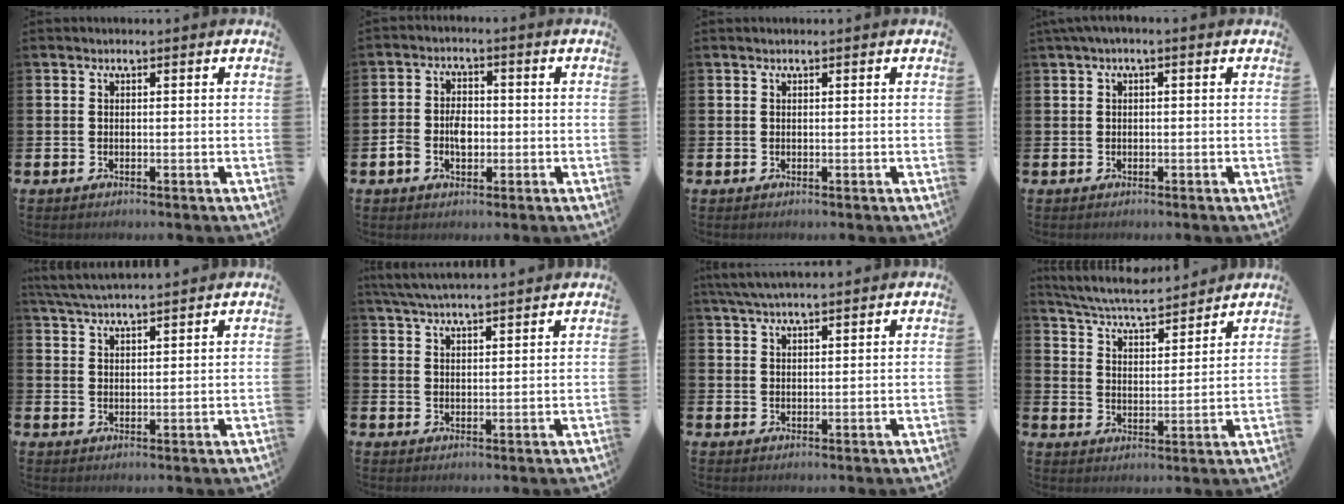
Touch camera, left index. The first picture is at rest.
{"total": 3.9, "force": [-0.9, 2.7, 2.6], "torque": [-0.036, 0.002, -0.020]}
{"total": 0.0}
{"total": 0.8, "force": [-0.1, 0.1, 0.8], "torque": [-0.017, 0.002, -0.002]}
{"total": 4.4, "force": [4.3, 0.0, 0.9], "torque": [-0.032, -0.018, 0.078]}
{"total": 4.6, "force": [4.5, 0.0, 1.1], "torque": [-0.037, -0.016, 0.082]}
{"total": 4.3, "force": [3.8, 0.7, 1.7], "torque": [-0.036, -0.007, 0.071]}
{"total": 6.2, "force": [6.0, 0.6, 1.7], "torque": [-0.056, -0.040, 0.103]}